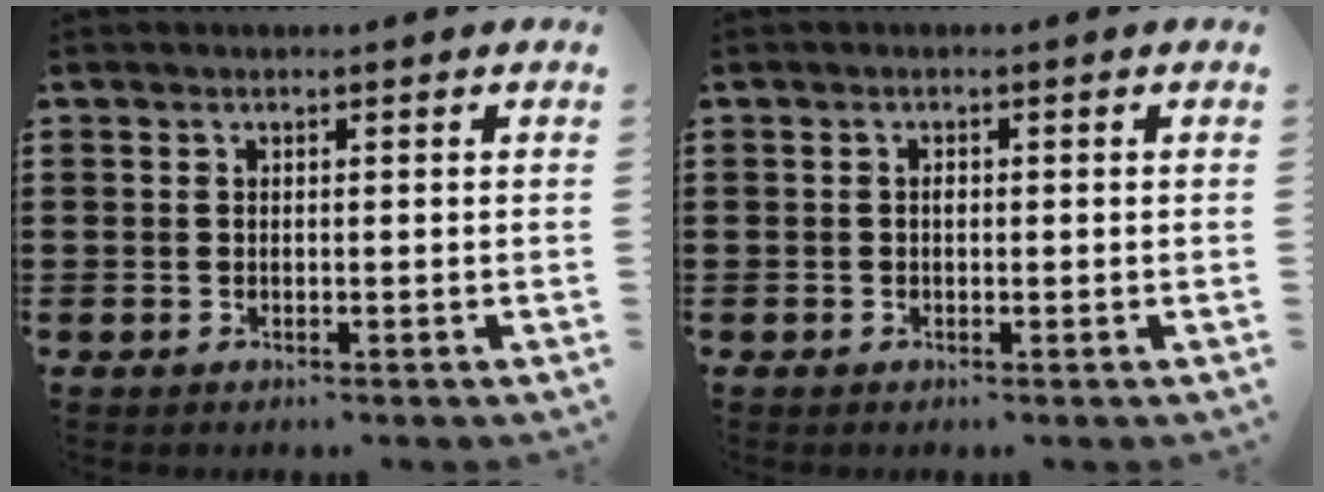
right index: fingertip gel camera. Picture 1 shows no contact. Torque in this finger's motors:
{"motor_torque": [0.60, 0.19, 0.01, 0.00]}